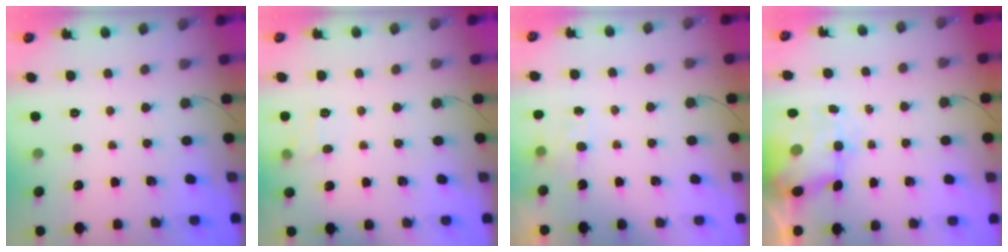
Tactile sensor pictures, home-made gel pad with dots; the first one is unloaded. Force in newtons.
{"total": 5.9, "press": 5.6, "slide": 1.9}
{"total": 5.5, "press": 5.4, "slide": 1.2}
{"total": 5.7, "press": 5.5, "slide": 1.3}